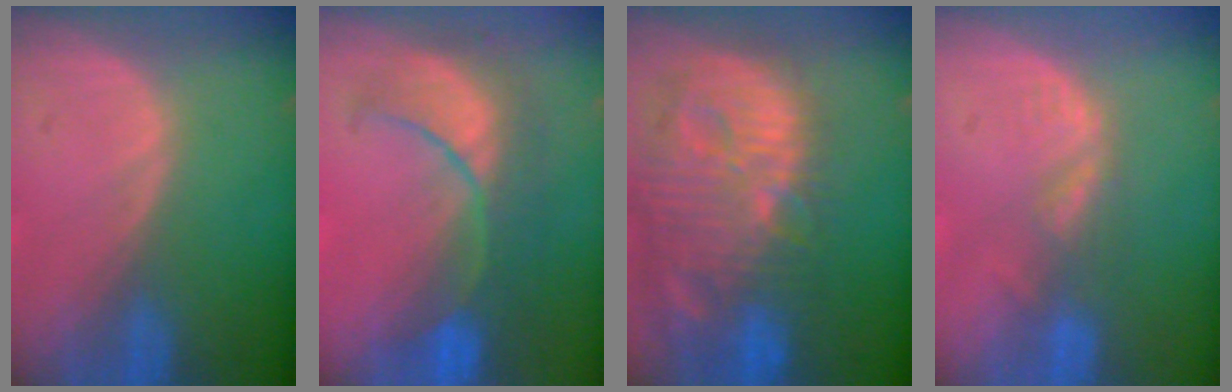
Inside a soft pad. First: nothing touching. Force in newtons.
{"total": 8.5, "press": 8.4, "slide": 1.7}
{"total": 14.5, "press": 12.7, "slide": 7.1}
{"total": 3.2, "press": 2.6, "slide": 1.9}